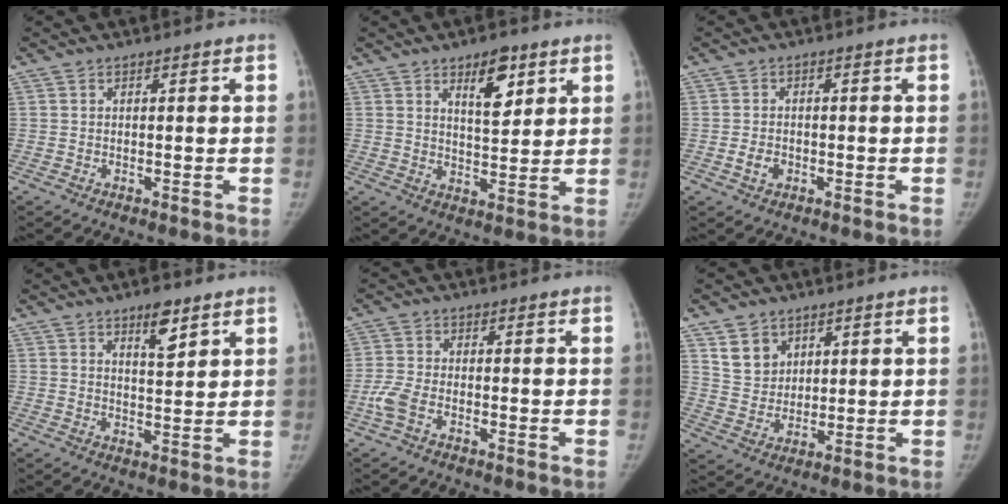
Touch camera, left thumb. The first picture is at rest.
{"total": 7.7, "force": [4.2, 3.4, 5.5], "torque": [-0.057, -0.026, 0.065]}
{"total": 2.6, "force": [-0.8, 1.9, 1.5], "torque": [-0.021, 0.005, -0.011]}
{"total": 5.3, "force": [3.4, 1.9, 3.7], "torque": [-0.039, -0.023, 0.054]}
{"total": 3.9, "force": [-1.9, 1.9, 2.9], "torque": [-0.077, 0.006, -0.044]}
{"total": 6.7, "force": [3.8, 5.1, 2.1], "torque": [-0.008, -0.028, 0.078]}